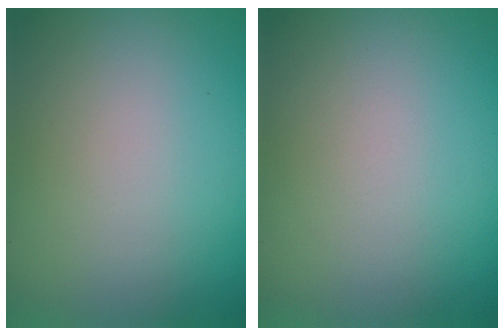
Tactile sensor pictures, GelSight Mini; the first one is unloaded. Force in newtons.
{"total": 0.0}